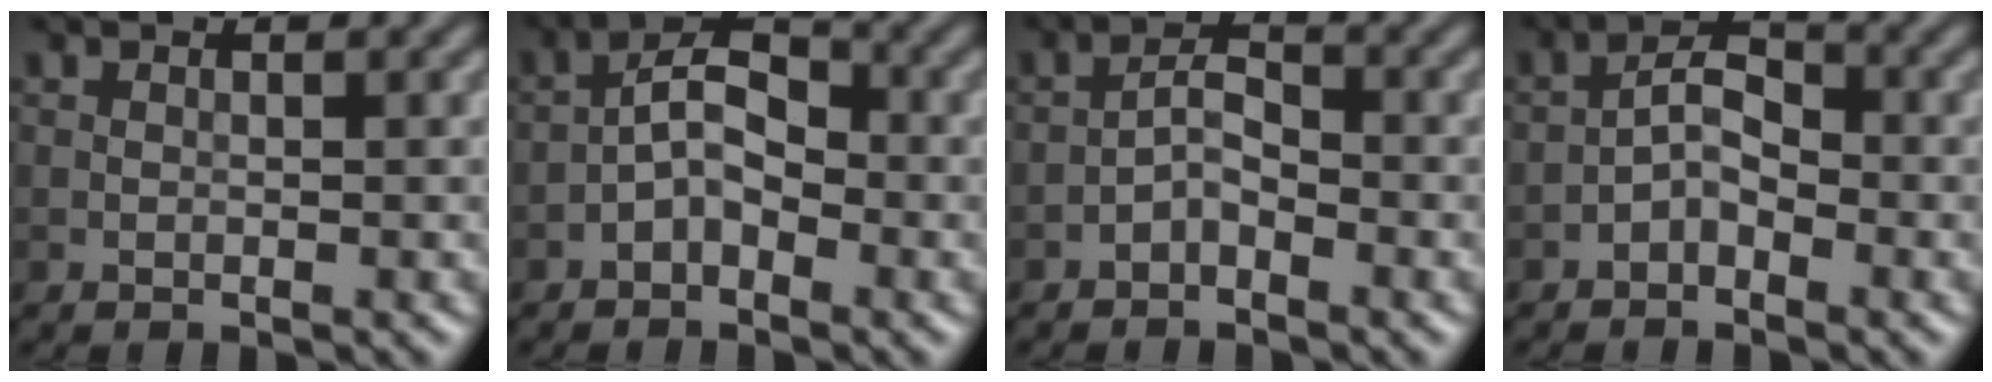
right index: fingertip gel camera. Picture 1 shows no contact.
{"total": 3.7, "force": [-1.5, 1.9, 2.8], "torque": [-0.045, 0.018, -0.035]}
{"total": 2.0, "force": [-1.3, 0.8, 1.3], "torque": [-0.021, 0.011, -0.029]}
{"total": 2.5, "force": [-1.4, 1.2, 1.7], "torque": [-0.025, 0.014, -0.031]}